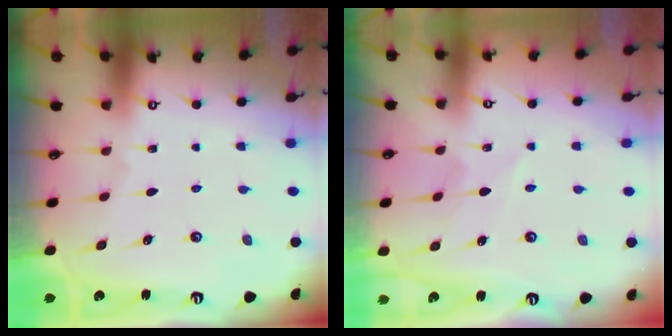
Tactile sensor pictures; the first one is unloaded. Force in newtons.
{"total": 1.6, "press": 1.5, "slide": 0.3}